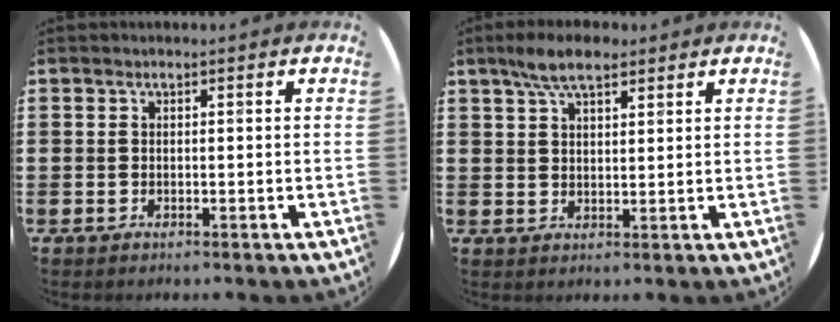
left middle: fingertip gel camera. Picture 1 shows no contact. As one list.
[{"total": 5.6, "force": [4.0, 2.1, 3.3], "torque": [-0.064, 0.001, 0.072]}]